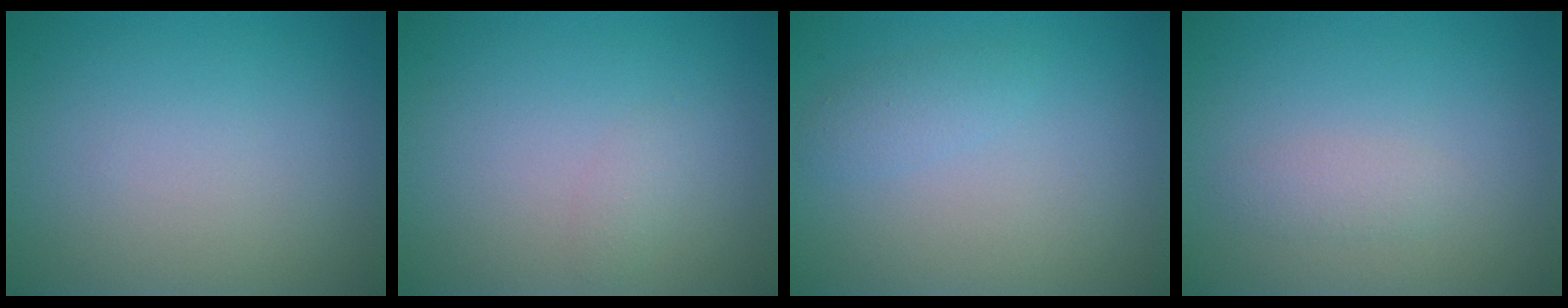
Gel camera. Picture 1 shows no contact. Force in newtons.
{"total": 0.8, "press": 0.8, "slide": 0.0}
{"total": 1.3, "press": 1.3, "slide": 0.0}
{"total": 1.2, "press": 1.2, "slide": 0.1}